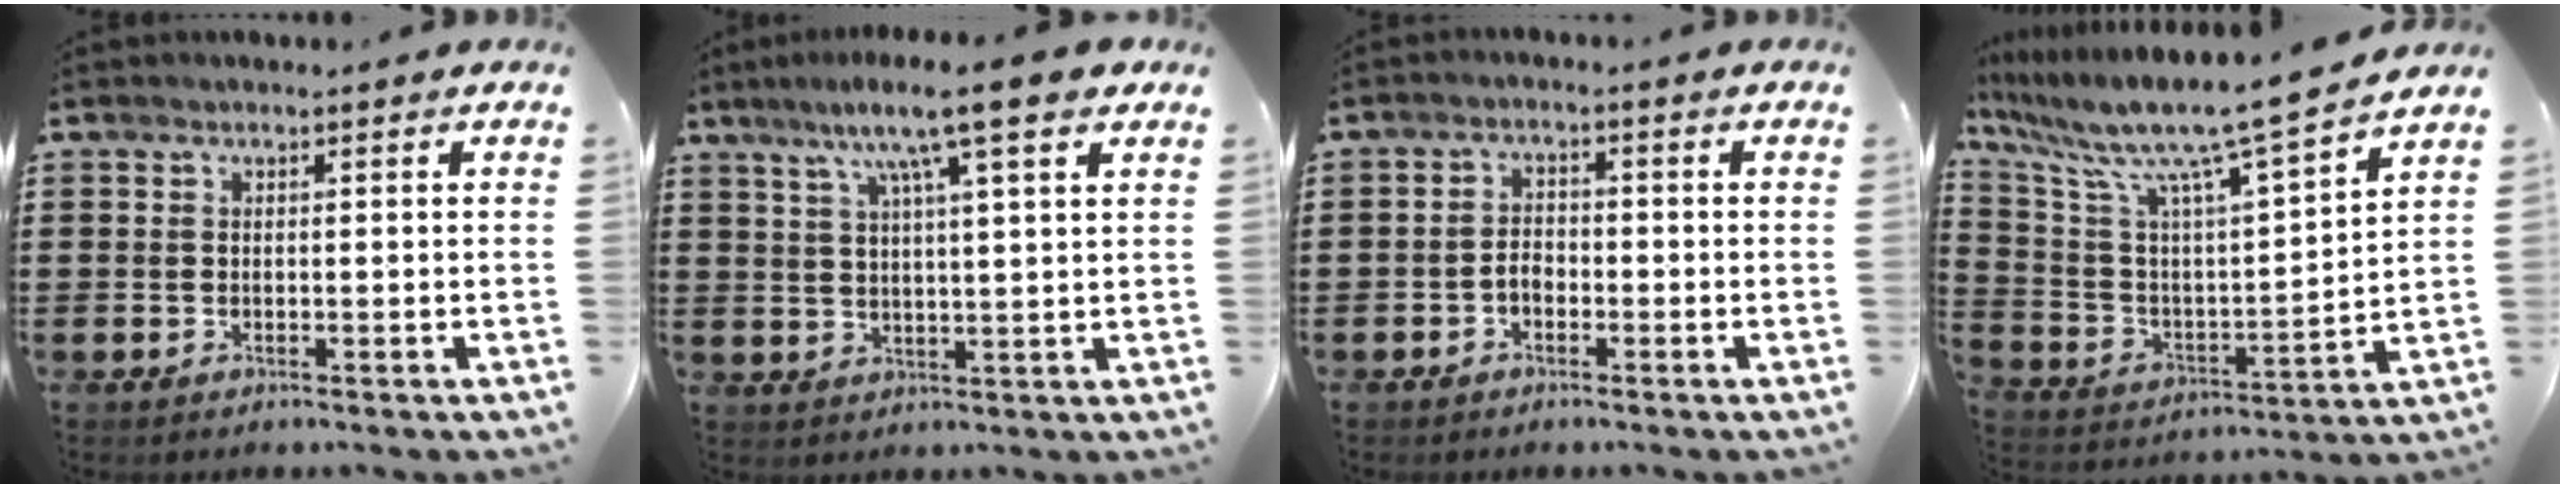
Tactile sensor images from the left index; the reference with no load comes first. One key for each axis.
{"total": 9.7, "fx": 6.4, "fy": 0.4, "fz": 7.3, "tx": -0.151, "ty": -0.008, "tz": 0.105}
{"total": 2.2, "fx": -1.0, "fy": 1.2, "fz": 1.5, "tx": -0.039, "ty": 0.002, "tz": -0.023}
{"total": 11.0, "fx": 9.0, "fy": 0.1, "fz": 6.3, "tx": -0.150, "ty": -0.070, "tz": 0.141}